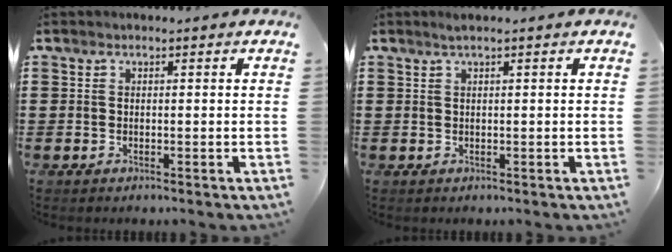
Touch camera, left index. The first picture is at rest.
{"total": 0.9, "force": [0.5, -0.1, 0.7], "torque": [-0.012, 0.000, 0.009]}